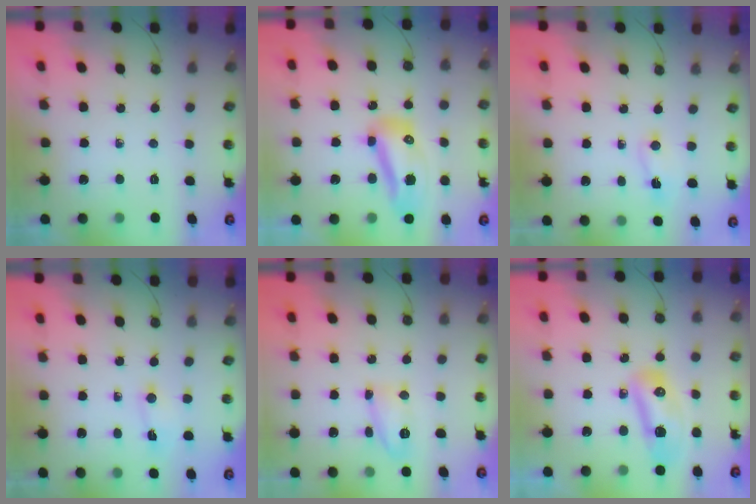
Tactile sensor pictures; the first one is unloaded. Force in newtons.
{"total": 10.6, "press": 10.6, "slide": 0.8}
{"total": 11.2, "press": 2.3, "slide": 11.0}
{"total": 2.6, "press": 1.5, "slide": 2.2}
{"total": 22.7, "press": 10.7, "slide": 20.0}
{"total": 11.0, "press": 10.9, "slide": 1.7}